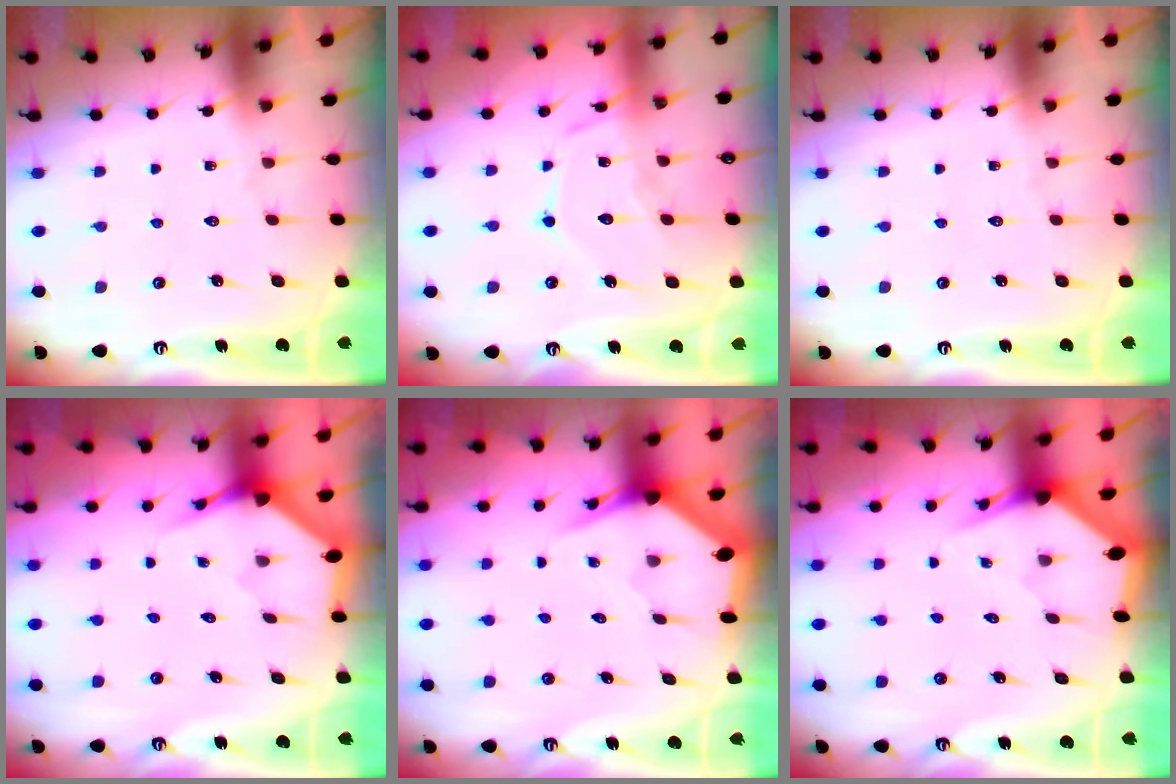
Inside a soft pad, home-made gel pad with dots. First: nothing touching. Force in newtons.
{"total": 12.9, "press": 12.9, "slide": 1.0}
{"total": 0.0}
{"total": 3.4, "press": 3.4, "slide": 0.1}
{"total": 3.8, "press": 3.8, "slide": 0.2}
{"total": 3.2, "press": 3.2, "slide": 0.2}